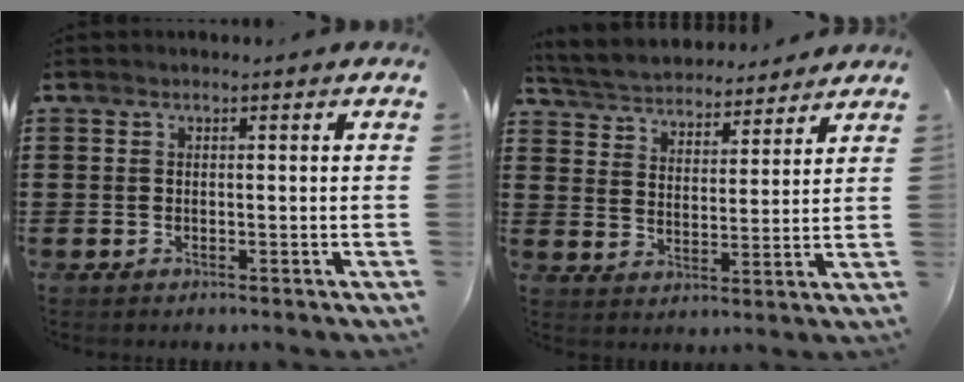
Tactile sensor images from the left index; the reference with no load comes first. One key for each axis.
{"total": 4.5, "fx": 4.5, "fy": 0.4, "fz": 0.0, "tx": -0.024, "ty": -0.031, "tz": 0.075}